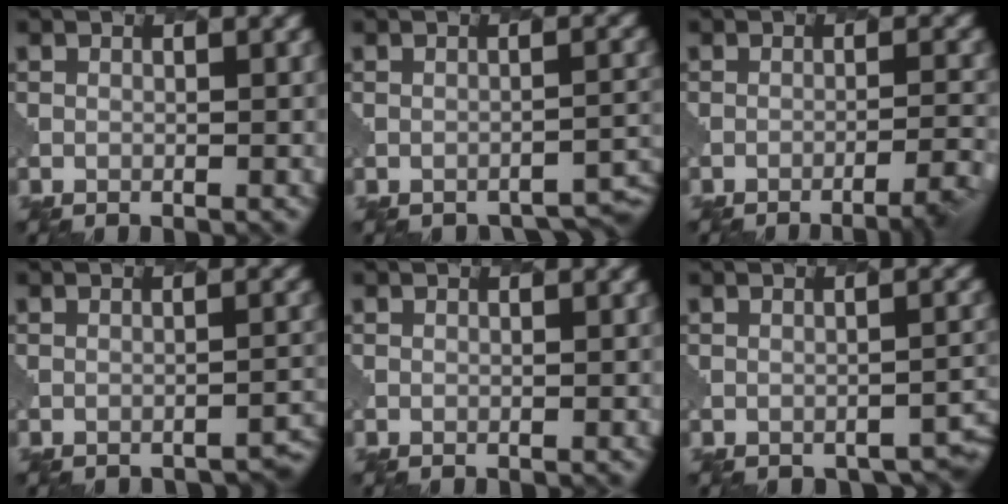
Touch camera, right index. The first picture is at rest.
{"total": 3.3, "force": [-3.2, 0.5, 0.8], "torque": [-0.009, 0.001, -0.040]}
{"total": 4.1, "force": [-2.9, 0.9, 2.8], "torque": [-0.038, 0.008, -0.041]}
{"total": 2.6, "force": [-2.4, 0.4, 0.8], "torque": [-0.002, 0.009, -0.030]}
{"total": 0.0}
{"total": 2.6, "force": [-2.3, 0.8, 0.8], "torque": [-0.013, -0.001, -0.024]}